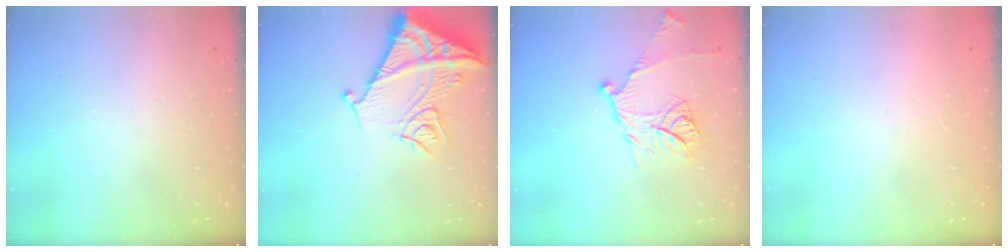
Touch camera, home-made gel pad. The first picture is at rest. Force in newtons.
{"total": 13.8, "press": 13.7, "slide": 1.4}
{"total": 12.4, "press": 12.4, "slide": 1.0}
{"total": 1.5, "press": 1.5, "slide": 0.1}